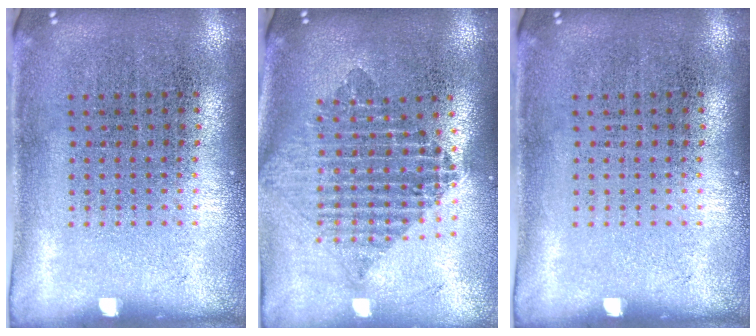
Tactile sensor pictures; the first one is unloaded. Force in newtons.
{"total": 2.1, "press": 1.7, "slide": 1.2}
{"total": 0.0}